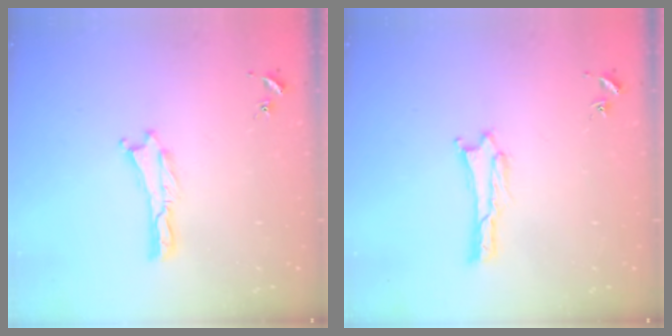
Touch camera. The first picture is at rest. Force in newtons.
{"total": 1.7, "press": 1.7, "slide": 0.1}